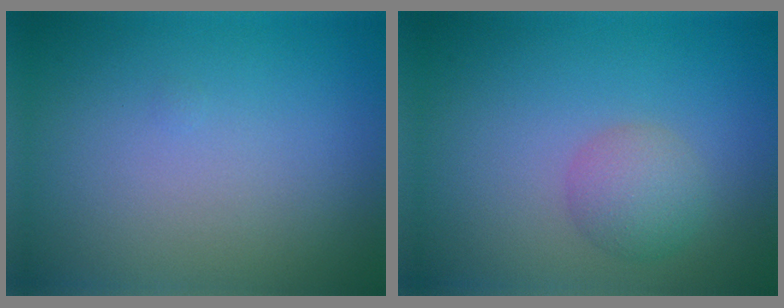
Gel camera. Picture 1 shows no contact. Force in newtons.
{"total": 2.5, "press": 2.5, "slide": 0.1}